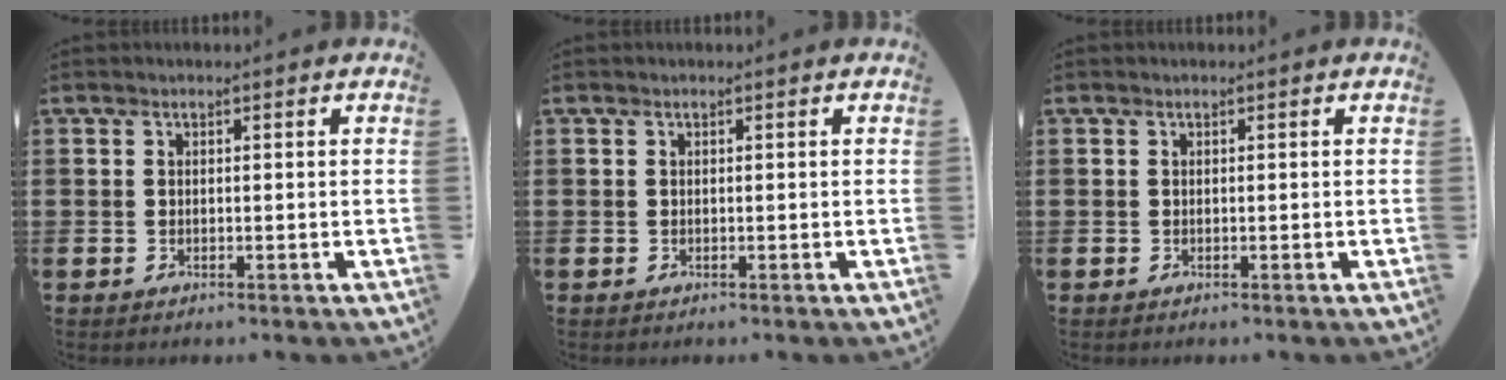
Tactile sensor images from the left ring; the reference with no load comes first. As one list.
[{"total": 0.0}, {"total": 0.0}]